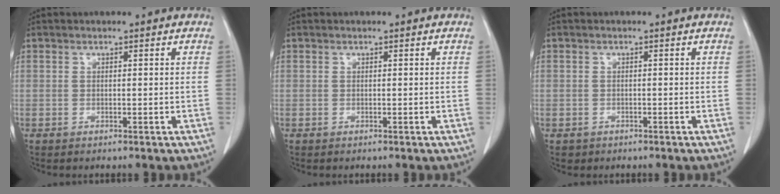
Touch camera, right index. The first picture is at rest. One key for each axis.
{"total": 0.0}
{"total": 1.3, "fx": -0.7, "fy": 1.2, "fz": 0.0, "tx": -0.008, "ty": 0.004, "tz": -0.008}